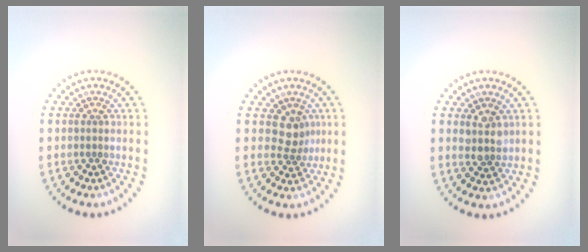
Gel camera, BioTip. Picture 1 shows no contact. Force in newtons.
{"total": 2.2, "press": 1.7, "slide": 1.3}
{"total": 2.3, "press": 2.1, "slide": 1.0}